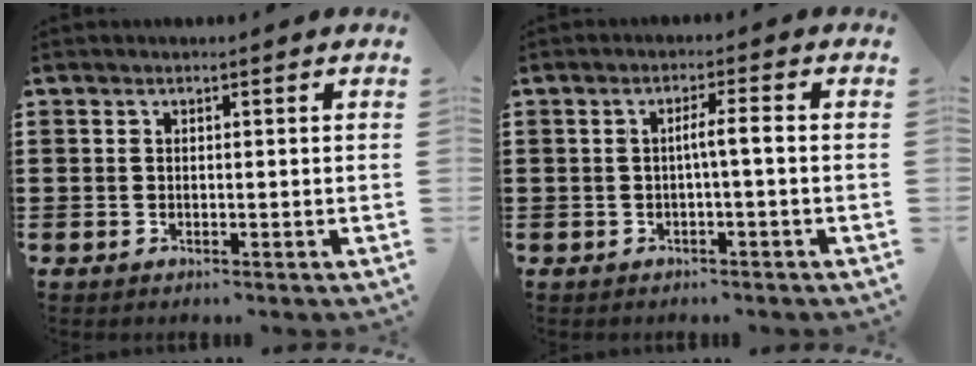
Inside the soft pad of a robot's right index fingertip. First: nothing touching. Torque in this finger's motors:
{"motor_torque": [0.53, -0.41, 0.06, 0.08]}